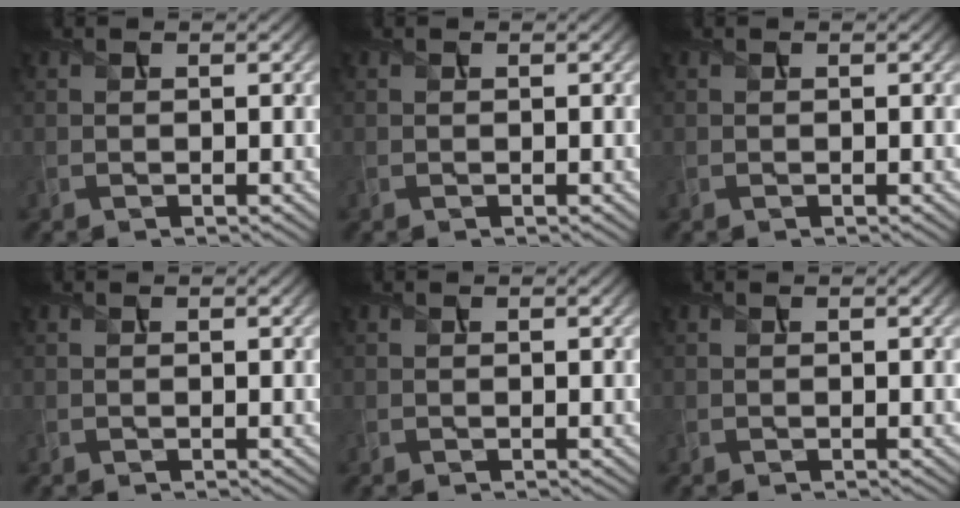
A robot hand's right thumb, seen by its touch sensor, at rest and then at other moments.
{"total": 0.0}
{"total": 0.0}
{"total": 0.0}
{"total": 0.0}
{"total": 0.0}